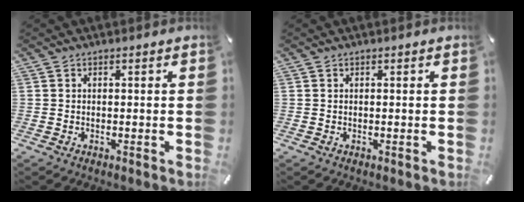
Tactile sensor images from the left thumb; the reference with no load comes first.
{"total": 0.0}